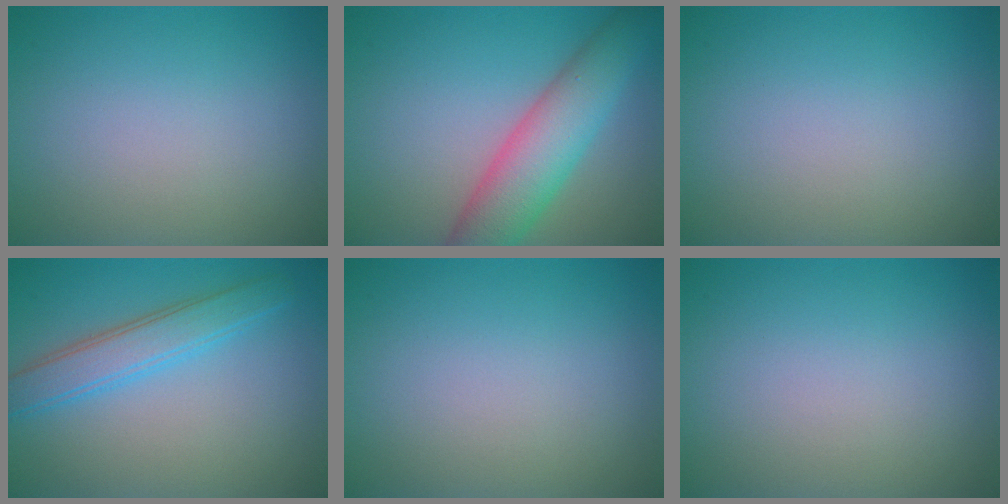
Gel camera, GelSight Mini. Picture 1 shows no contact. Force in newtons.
{"total": 6.7, "press": 6.7, "slide": 0.3}
{"total": 0.0}
{"total": 3.7, "press": 3.7, "slide": 0.0}
{"total": 0.0}
{"total": 0.0}